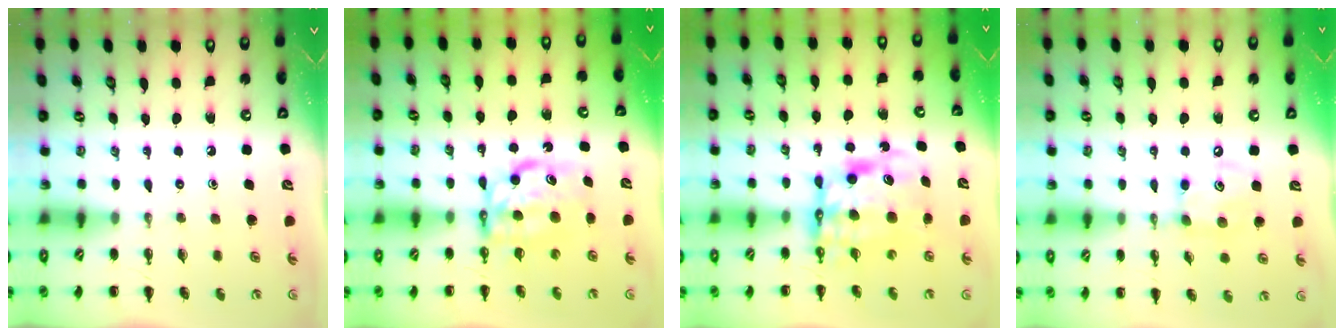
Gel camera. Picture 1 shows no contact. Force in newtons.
{"total": 6.7, "press": 6.6, "slide": 1.2}
{"total": 10.5, "press": 10.0, "slide": 3.2}
{"total": 8.1, "press": 8.0, "slide": 1.2}